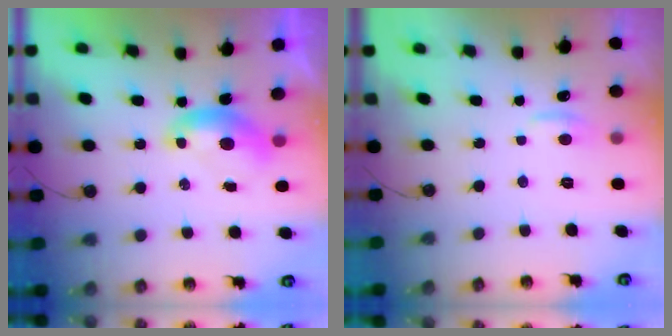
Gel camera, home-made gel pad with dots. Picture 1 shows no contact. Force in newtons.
{"total": 1.0, "press": 0.7, "slide": 0.7}